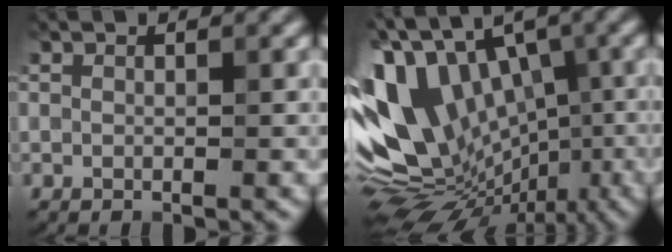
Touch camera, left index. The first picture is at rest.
{"total": 17.4, "force": [-1.1, 10.7, 13.7], "torque": [-0.224, 0.017, 0.001]}